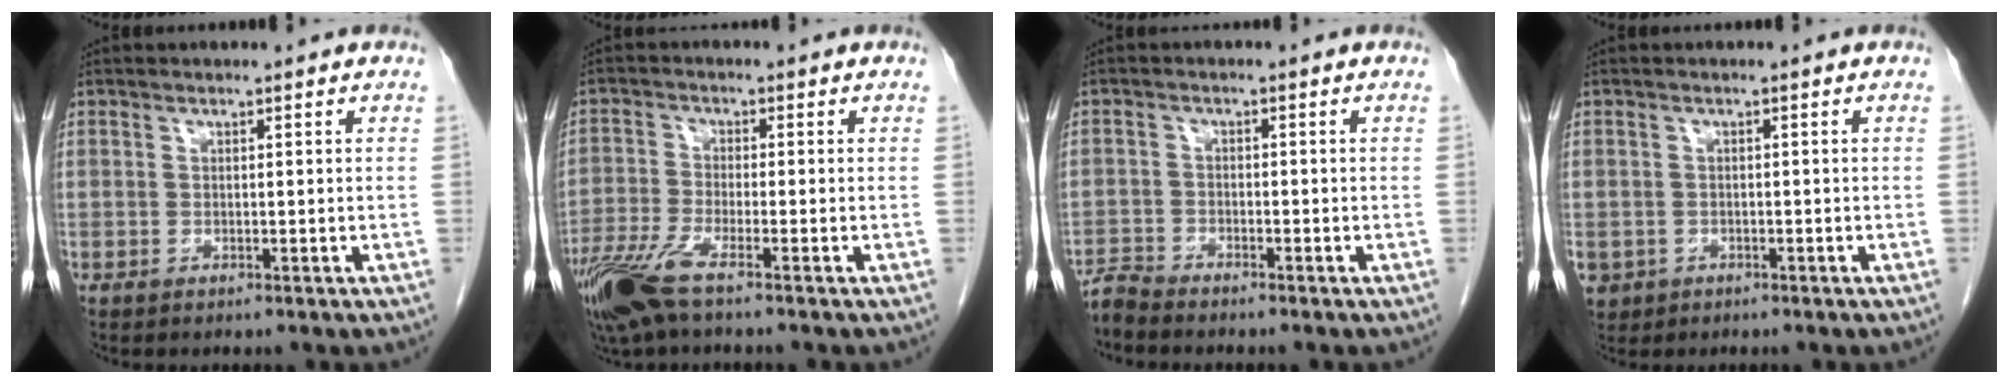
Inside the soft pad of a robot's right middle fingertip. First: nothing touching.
{"total": 7.2, "force": [-4.9, 0.7, 5.3], "torque": [-0.117, -0.017, -0.098]}
{"total": 2.5, "force": [-2.4, -0.5, -0.1], "torque": [0.007, -0.013, -0.049]}
{"total": 3.7, "force": [-1.7, 3.2, 0.8], "torque": [-0.012, 0.002, -0.023]}